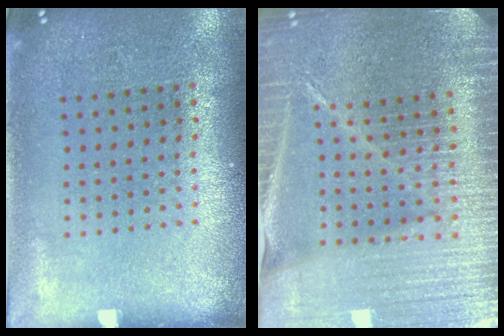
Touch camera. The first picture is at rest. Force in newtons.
{"total": 5.1, "press": 4.6, "slide": 2.2}